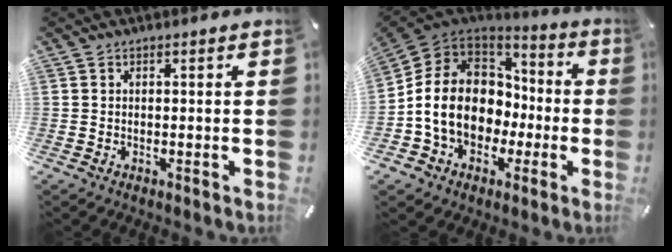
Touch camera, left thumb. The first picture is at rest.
{"total": 14.3, "force": [-2.2, 12.2, 7.2], "torque": [-0.166, 0.010, -0.034]}